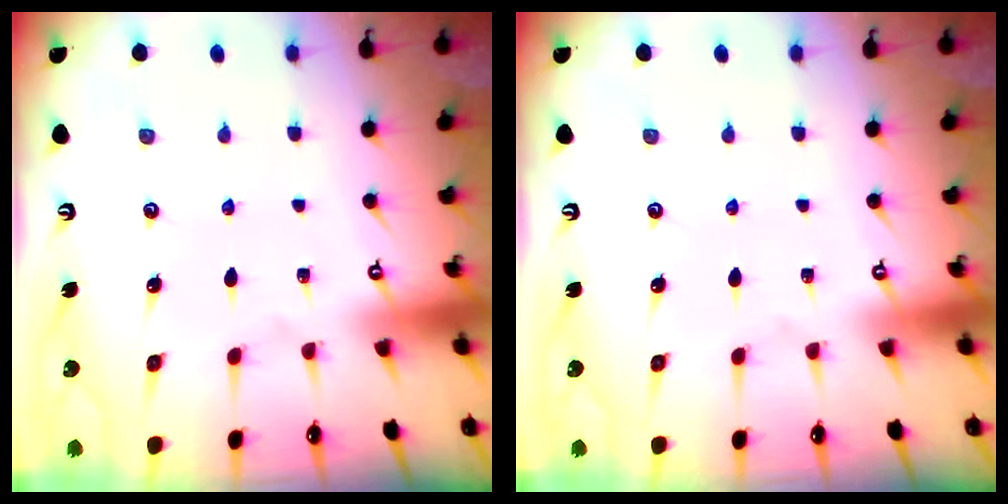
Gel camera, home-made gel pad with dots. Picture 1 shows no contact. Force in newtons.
{"total": 0.0}